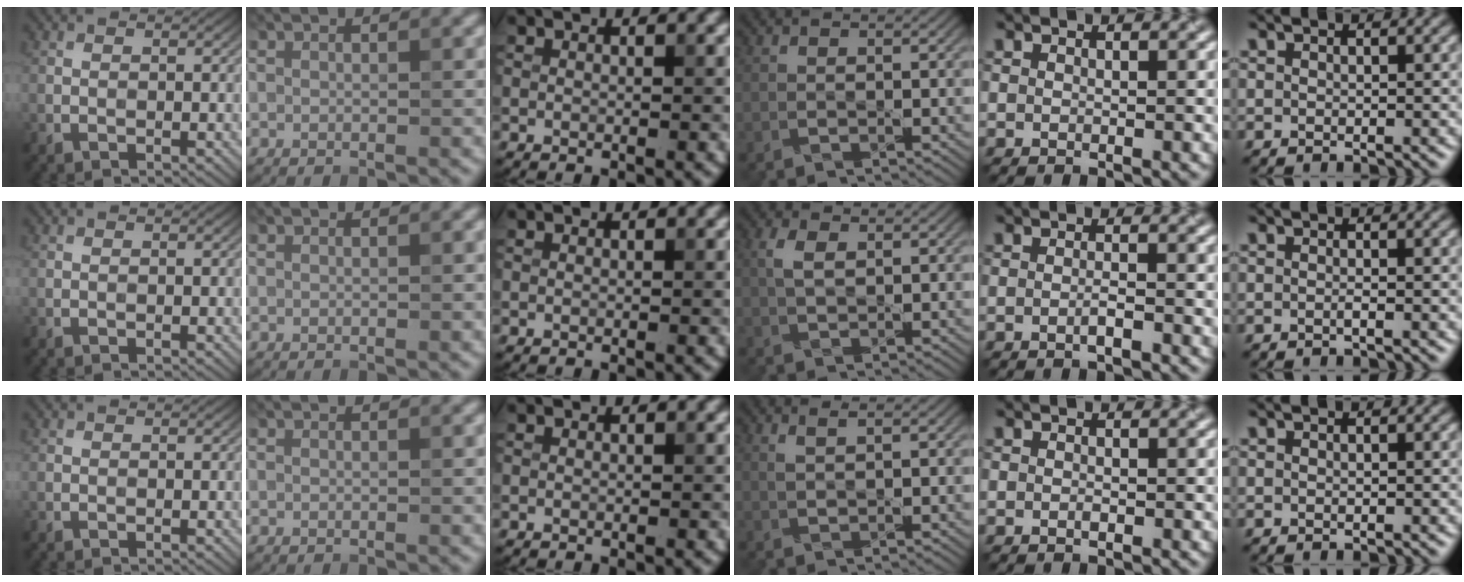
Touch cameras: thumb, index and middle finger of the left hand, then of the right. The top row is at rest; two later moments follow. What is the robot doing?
{"motion": "dispense", "object": "toothpaste"}